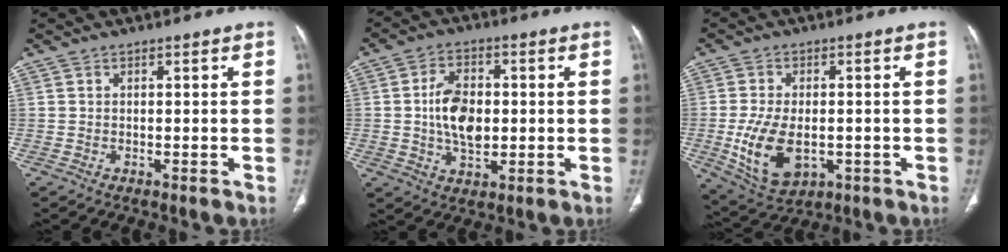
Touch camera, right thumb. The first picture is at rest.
{"total": 9.7, "force": [0.1, 6.2, 7.5], "torque": [-0.117, 0.004, 0.003]}
{"total": 11.7, "force": [-2.3, 7.0, 9.1], "torque": [-0.167, -0.005, -0.023]}